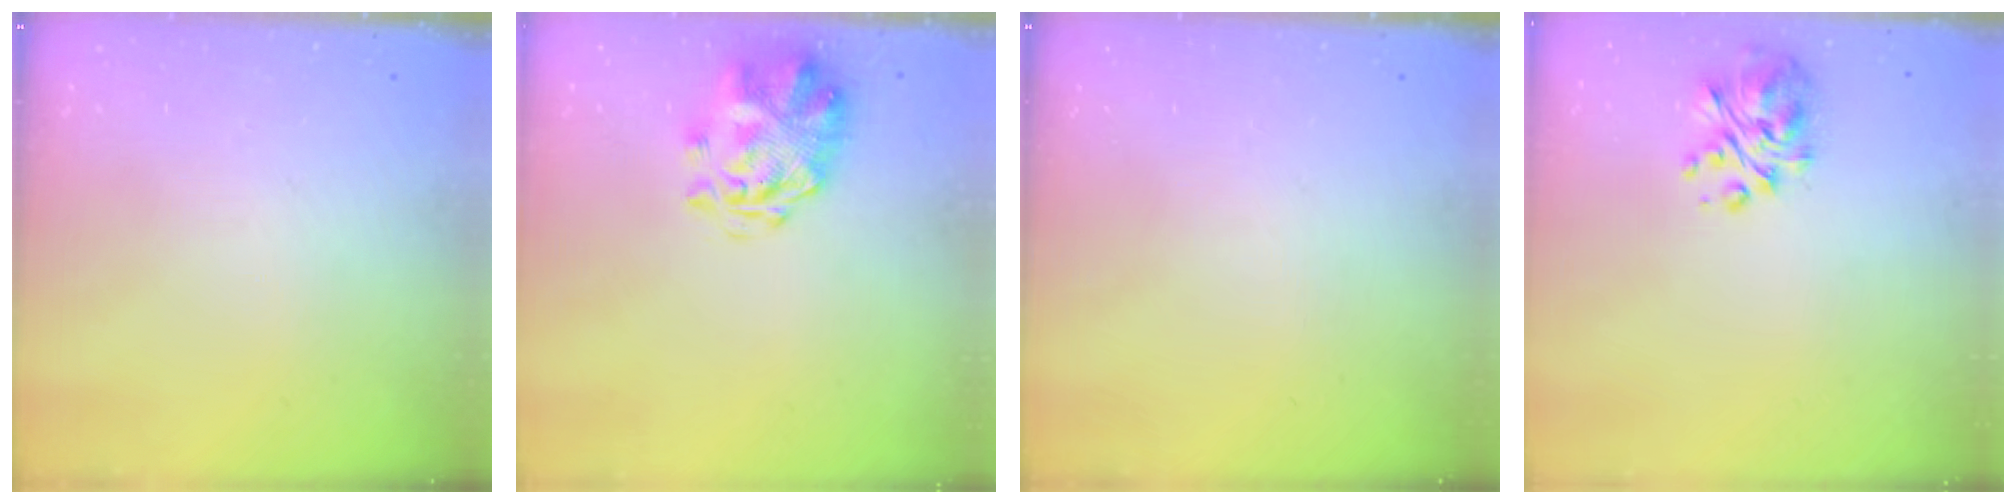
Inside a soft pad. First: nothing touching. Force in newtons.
{"total": 3.1, "press": 2.7, "slide": 1.5}
{"total": 0.0}
{"total": 6.3, "press": 6.0, "slide": 1.8}